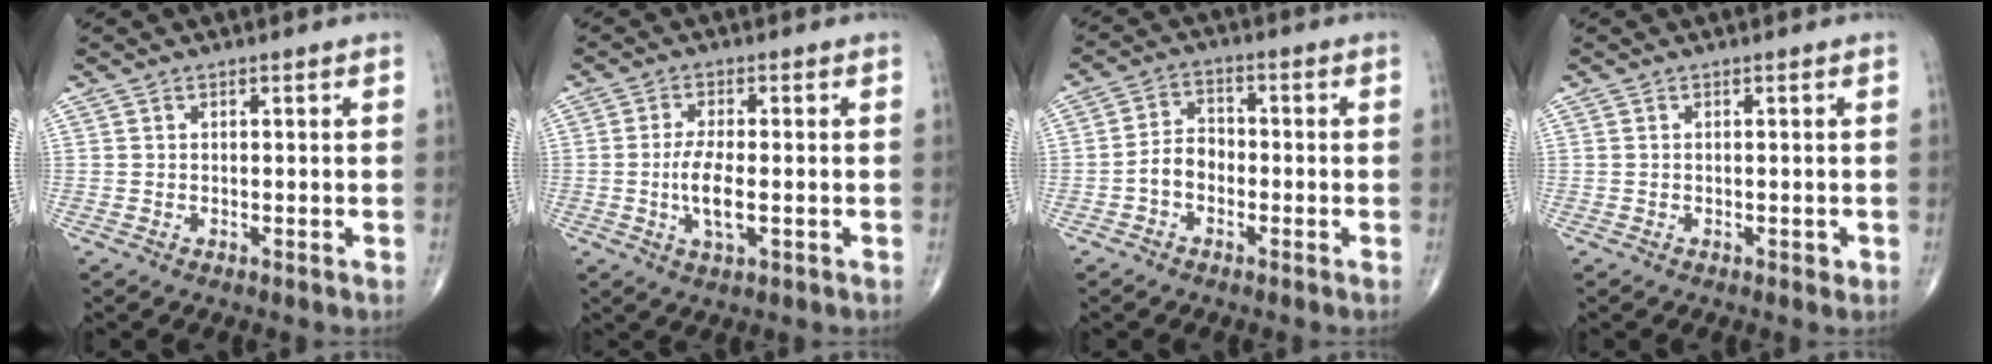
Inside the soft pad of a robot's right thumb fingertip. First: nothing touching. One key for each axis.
{"total": 5.8, "fx": -1.0, "fy": 1.9, "fz": 5.4, "tx": -0.112, "ty": -0.006, "tz": -0.020}
{"total": 4.9, "fx": -1.8, "fy": 3.5, "fz": 3.0, "tx": -0.039, "ty": 0.025, "tz": -0.043}
{"total": 0.7, "fx": -0.3, "fy": 0.4, "fz": 0.6, "tx": -0.006, "ty": -0.002, "tz": -0.005}